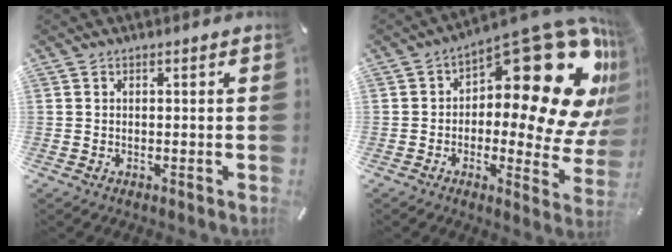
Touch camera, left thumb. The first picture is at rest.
{"total": 25.3, "force": [11.0, 11.6, 19.6], "torque": [-0.218, -0.106, 0.186]}